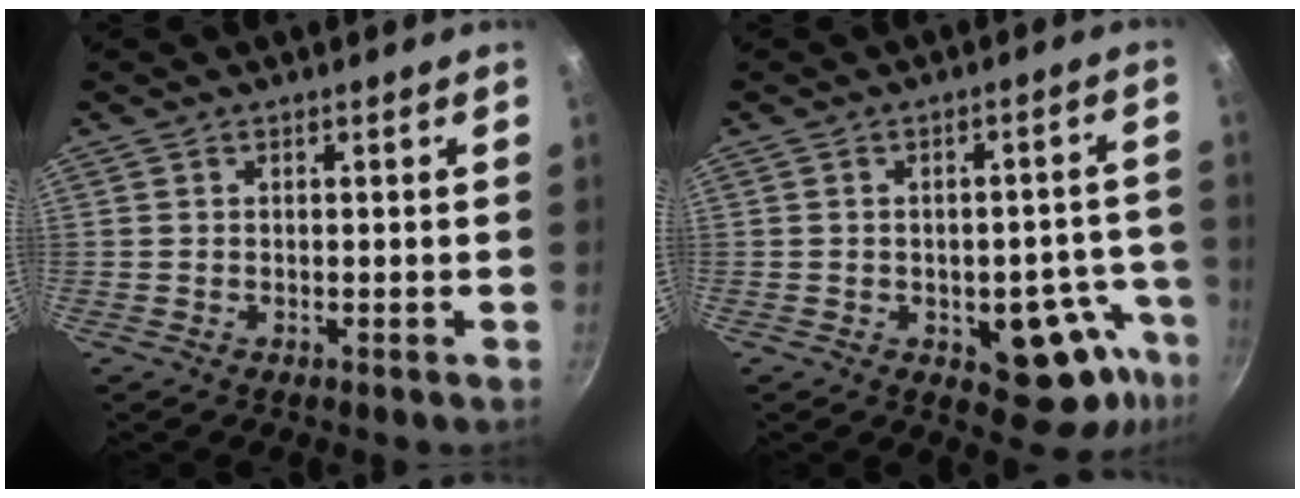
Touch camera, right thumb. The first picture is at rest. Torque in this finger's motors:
{"motor_torque": [1.24, 1.06, 1.05, -0.63, 0.26]}